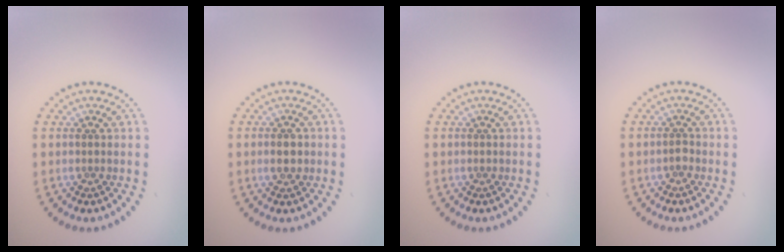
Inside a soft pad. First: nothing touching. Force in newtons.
{"total": 2.1, "press": 2.1, "slide": 0.1}
{"total": 0.0}
{"total": 0.7, "press": 0.6, "slide": 0.4}